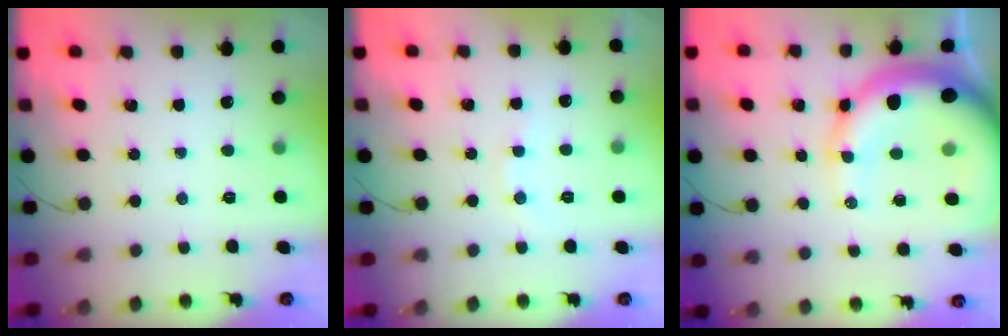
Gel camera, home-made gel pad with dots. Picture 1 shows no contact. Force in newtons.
{"total": 5.7, "press": 5.6, "slide": 1.0}
{"total": 17.8, "press": 17.5, "slide": 3.3}